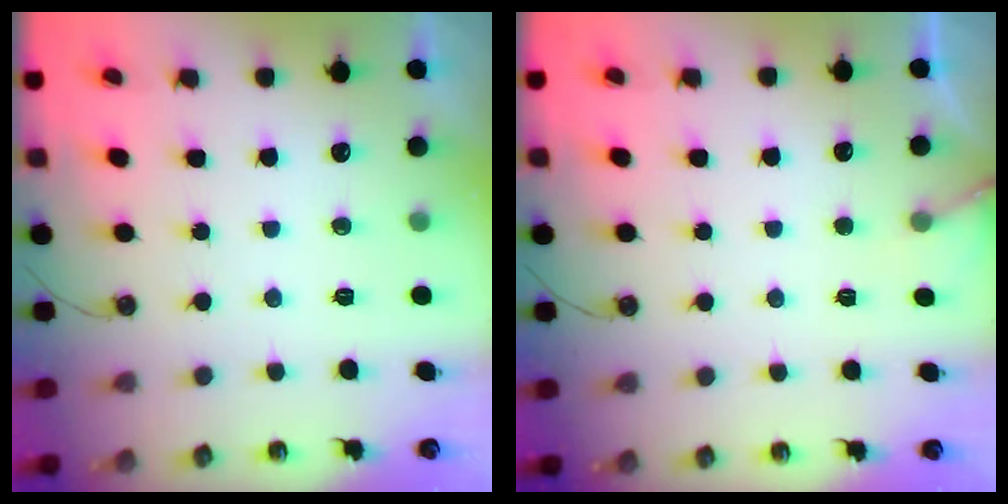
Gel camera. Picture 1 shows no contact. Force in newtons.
{"total": 5.1, "press": 5.1, "slide": 0.3}